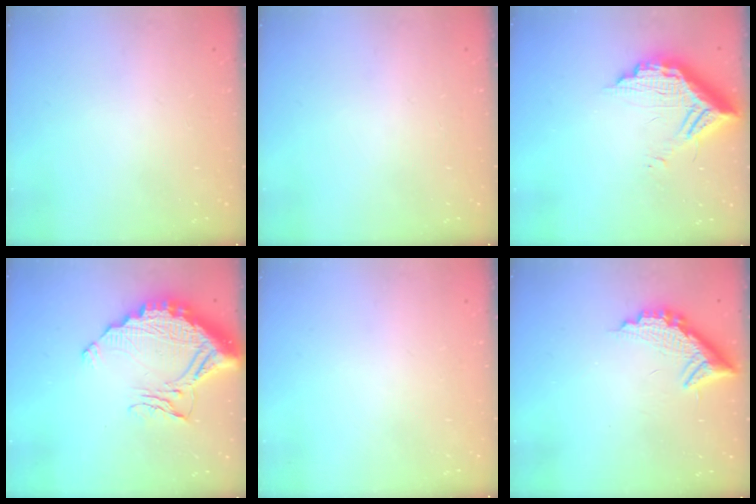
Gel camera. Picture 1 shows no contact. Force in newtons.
{"total": 0.0}
{"total": 14.2, "press": 14.1, "slide": 1.4}
{"total": 16.3, "press": 16.3, "slide": 1.0}
{"total": 0.0}
{"total": 12.4, "press": 12.4, "slide": 0.9}